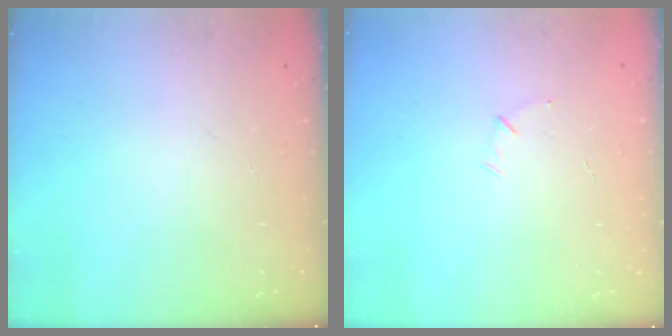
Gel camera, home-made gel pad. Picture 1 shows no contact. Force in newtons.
{"total": 3.9, "press": 3.8, "slide": 1.1}